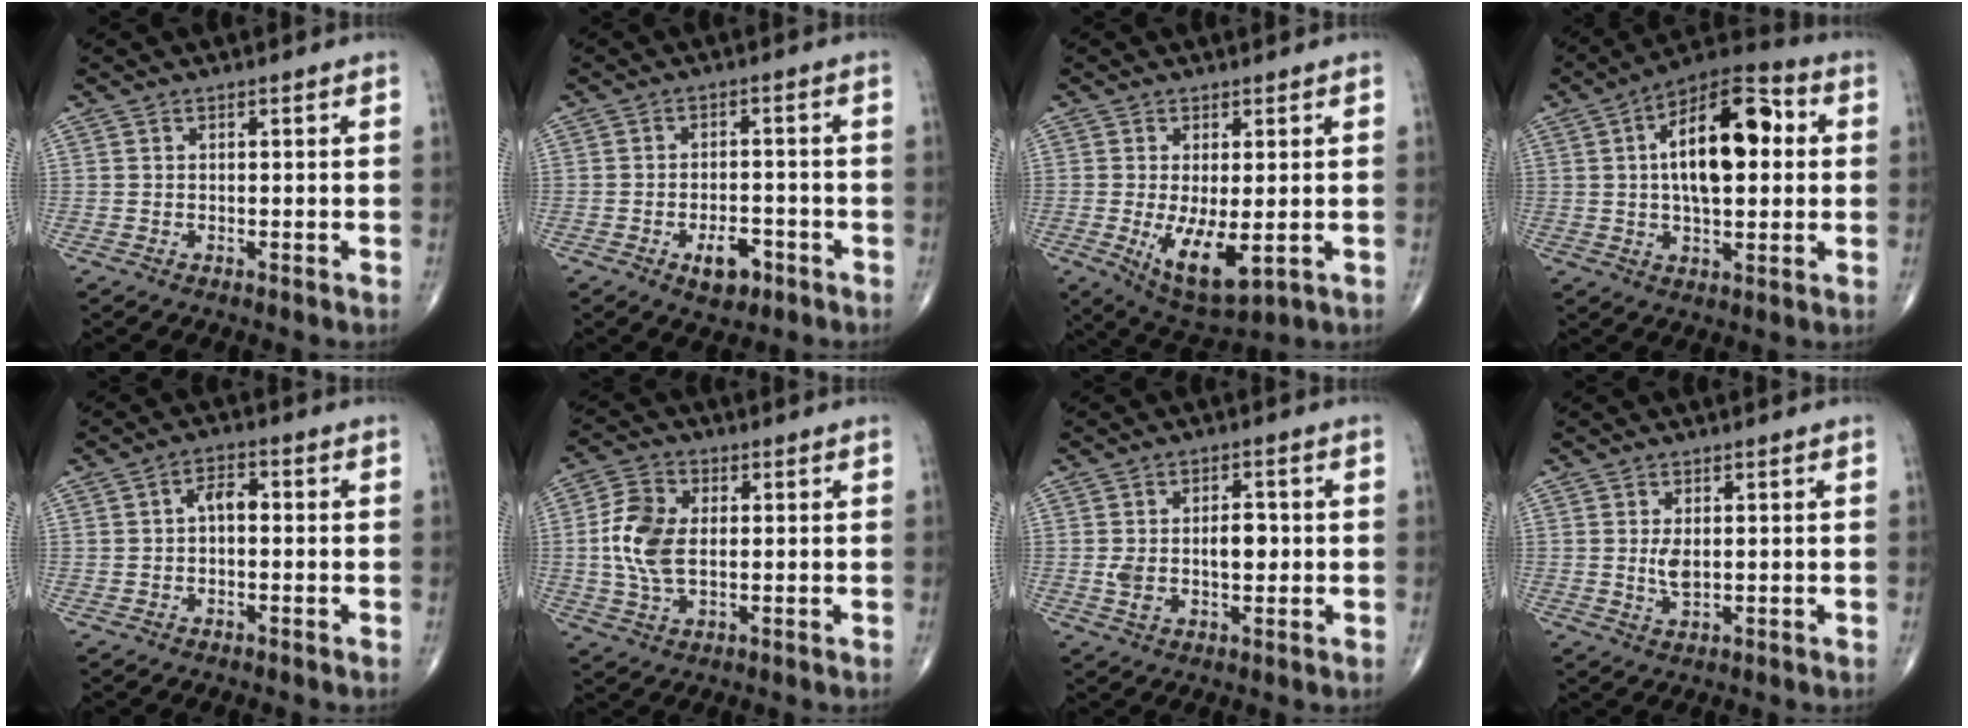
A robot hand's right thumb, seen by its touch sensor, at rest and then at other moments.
{"total": 6.4, "force": [-3.2, 3.4, 4.3], "torque": [-0.051, 0.018, -0.046]}
{"total": 9.3, "force": [-1.7, 3.7, 8.4], "torque": [-0.141, -0.028, -0.015]}
{"total": 17.8, "force": [2.9, 8.4, 15.4], "torque": [-0.229, 0.023, 0.037]}
{"total": 3.5, "force": [0.0, 2.1, 2.8], "torque": [-0.039, 0.014, -0.008]}
{"total": 9.7, "force": [0.4, 5.8, 7.7], "torque": [-0.161, 0.007, 0.006]}
{"total": 7.1, "force": [0.0, 3.9, 5.9], "torque": [-0.096, 0.011, 0.005]}
{"total": 2.9, "force": [0.3, 1.4, 2.6], "torque": [-0.049, -0.008, 0.009]}